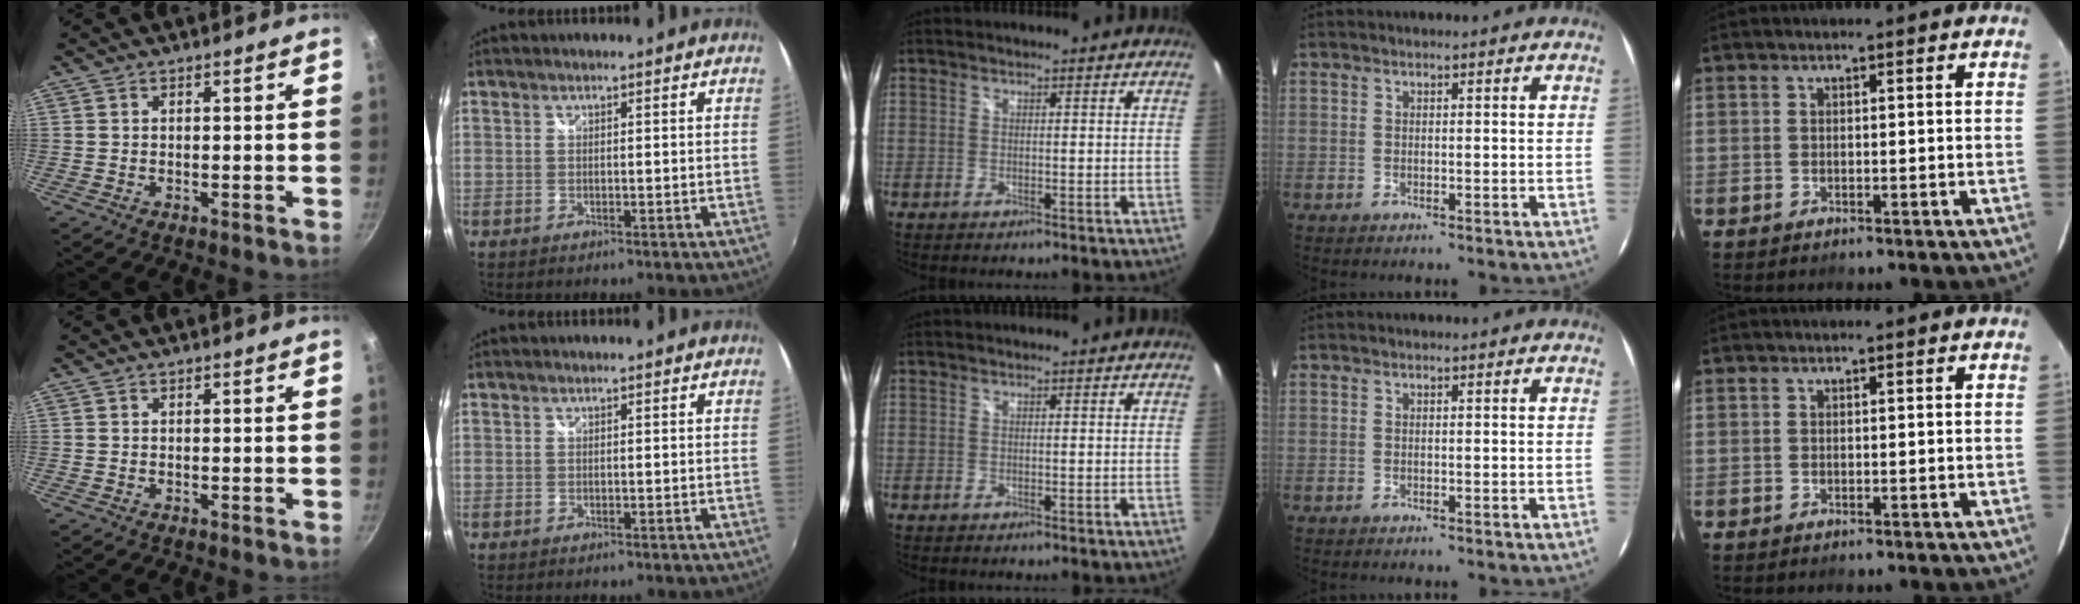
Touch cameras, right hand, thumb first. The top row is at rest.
{}